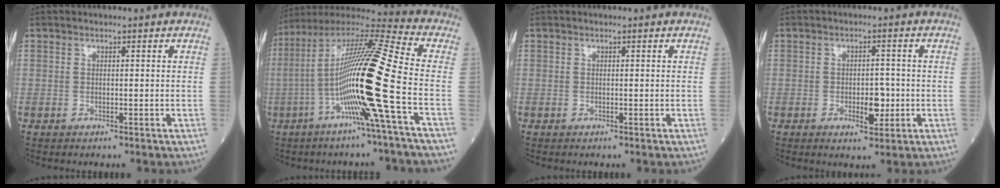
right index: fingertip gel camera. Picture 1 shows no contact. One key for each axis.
{"total": 19.4, "fx": -4.3, "fy": -1.1, "fz": 18.9, "tx": -0.361, "ty": -0.001, "tz": -0.095}
{"total": 0.0}
{"total": 3.9, "fx": -1.0, "fy": 1.7, "fz": 3.3, "tx": -0.047, "ty": 0.002, "tz": -0.010}